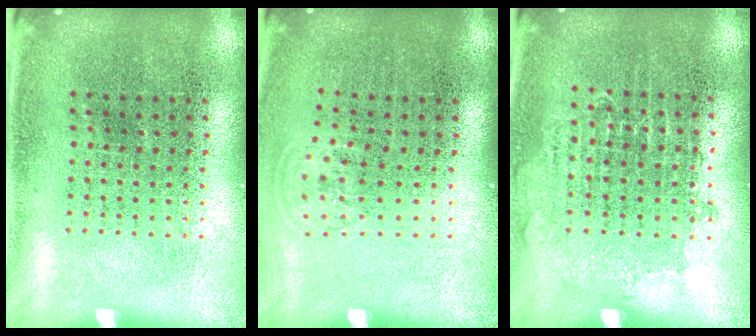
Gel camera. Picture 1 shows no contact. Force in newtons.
{"total": 0.8, "press": 0.6, "slide": 0.5}
{"total": 0.5, "press": 0.5, "slide": 0.1}